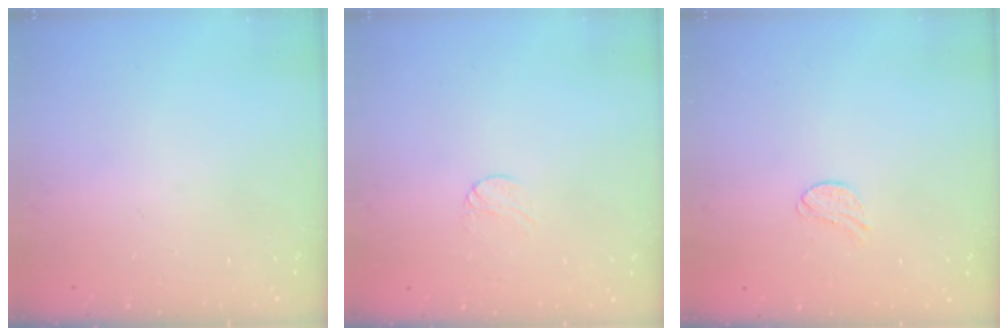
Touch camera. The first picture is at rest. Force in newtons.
{"total": 3.2, "press": 3.2, "slide": 0.3}
{"total": 6.7, "press": 6.7, "slide": 0.5}